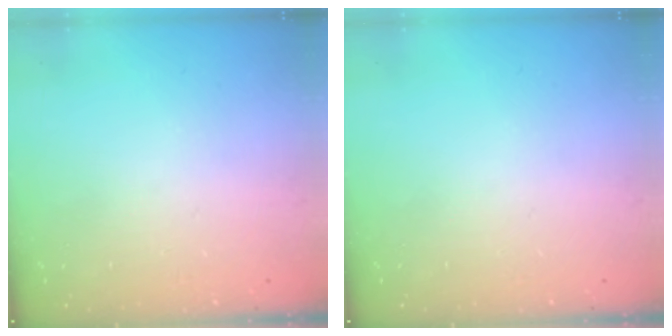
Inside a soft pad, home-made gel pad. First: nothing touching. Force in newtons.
{"total": 0.0}